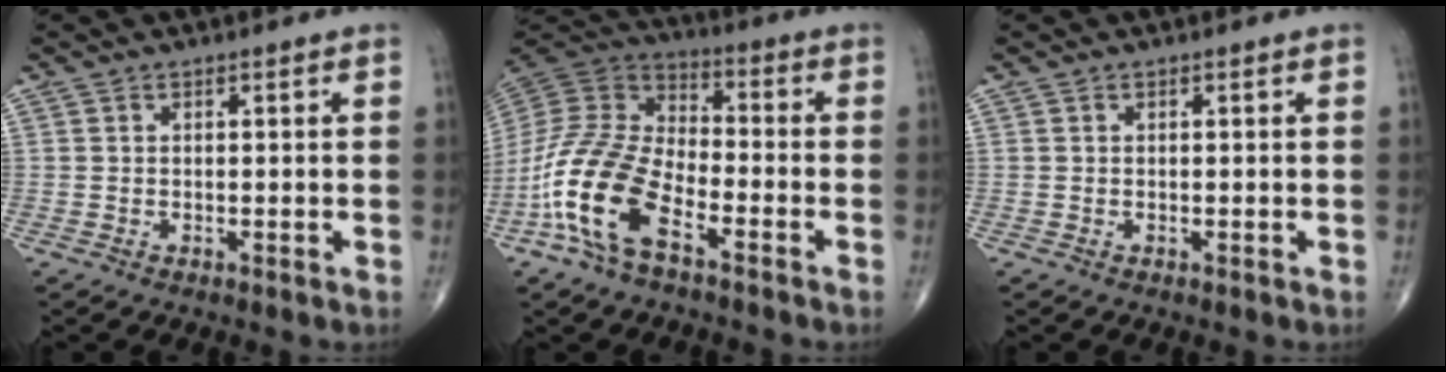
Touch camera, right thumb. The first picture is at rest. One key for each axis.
{"total": 16.8, "fx": -7.6, "fy": 7.9, "fz": 12.7, "tx": -0.266, "ty": 0.043, "tz": -0.157}
{"total": 0.0}